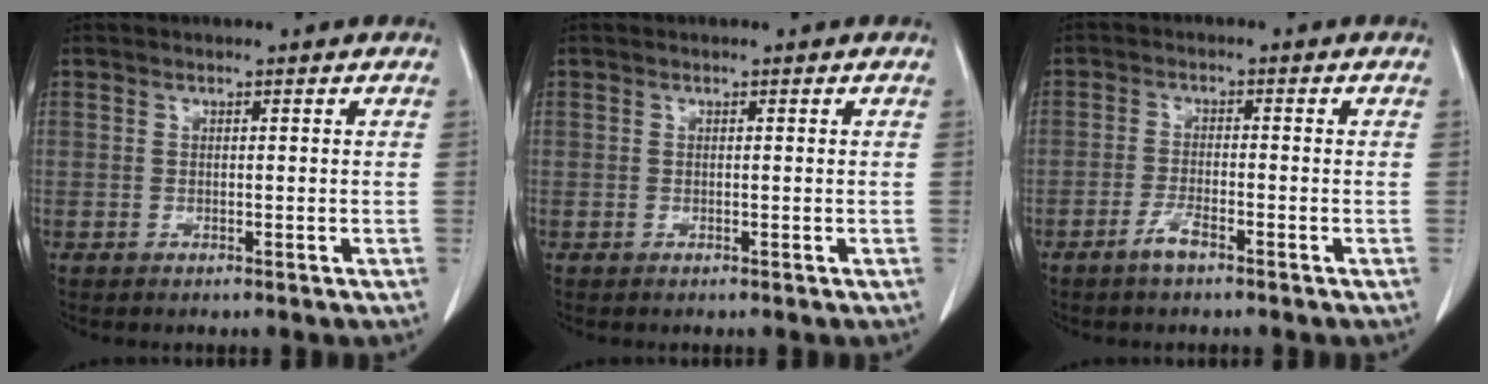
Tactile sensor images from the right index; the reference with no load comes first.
{"total": 0.0}
{"total": 3.2, "force": [-2.3, 0.4, 2.2], "torque": [-0.048, -0.002, -0.044]}